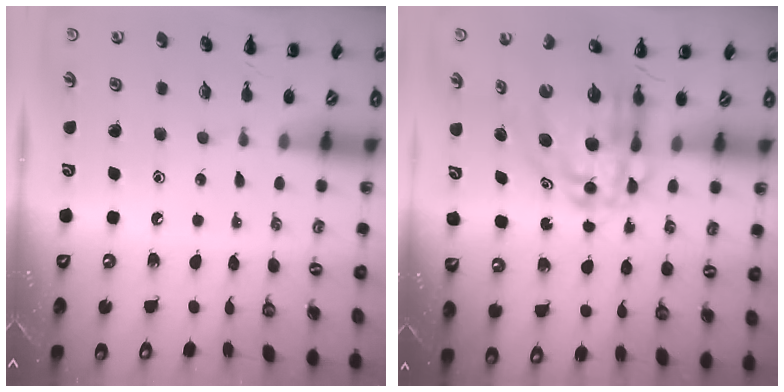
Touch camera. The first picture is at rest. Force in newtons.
{"total": 11.3, "press": 10.9, "slide": 3.0}